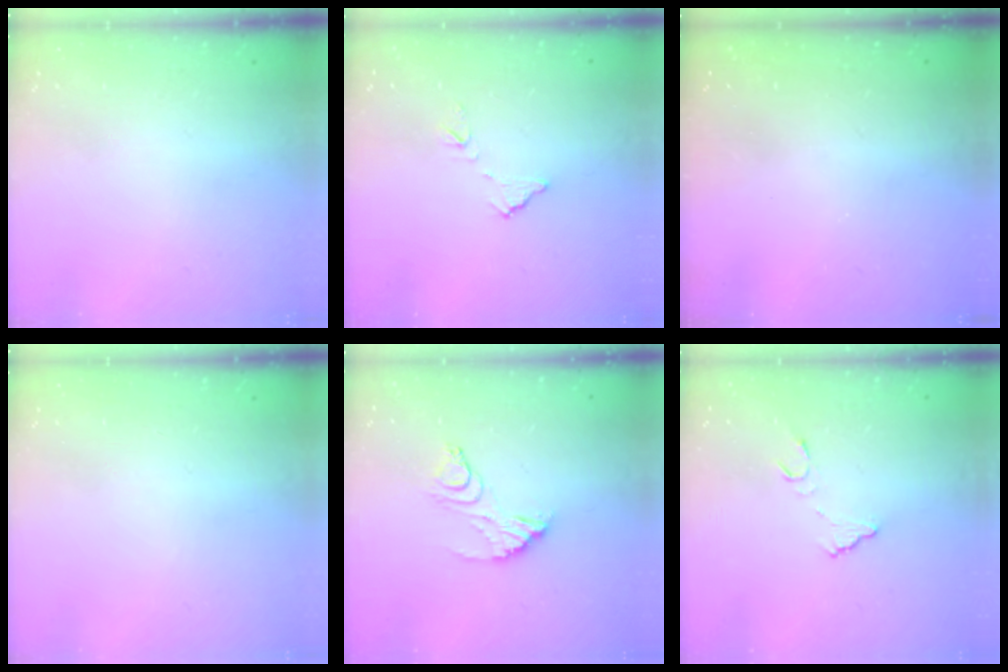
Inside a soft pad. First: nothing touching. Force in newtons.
{"total": 7.5, "press": 7.5, "slide": 0.5}
{"total": 3.1, "press": 3.1, "slide": 0.1}
{"total": 0.0}
{"total": 11.6, "press": 11.6, "slide": 0.9}
{"total": 7.2, "press": 7.1, "slide": 0.5}